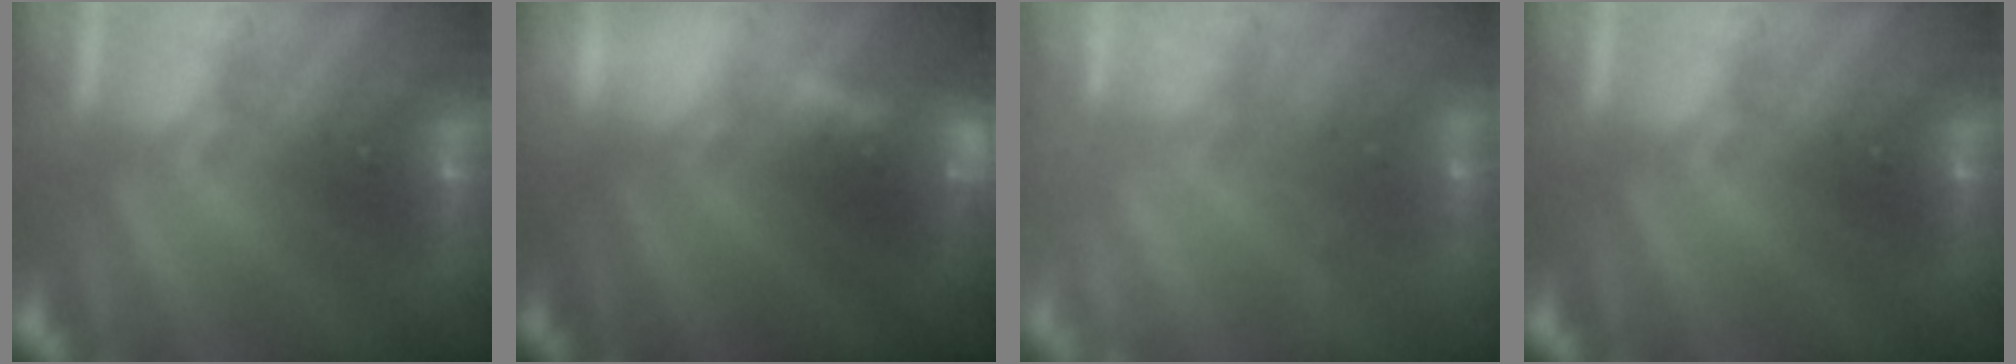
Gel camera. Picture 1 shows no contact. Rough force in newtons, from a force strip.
{"total": 3.4}
{"total": 2.3}
{"total": 0.0}